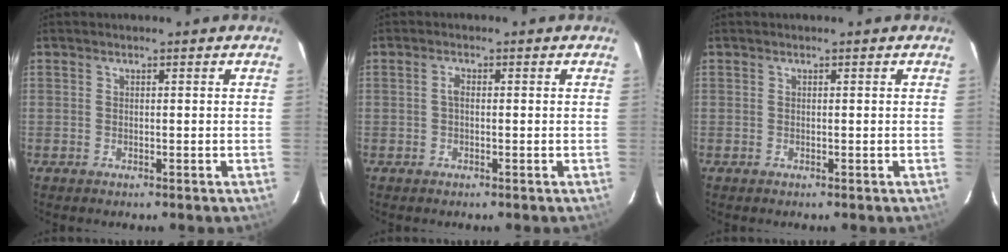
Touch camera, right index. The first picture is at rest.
{"total": 1.2, "force": [-0.1, 0.7, 1.0], "torque": [-0.020, 0.006, -0.003]}
{"total": 0.0}